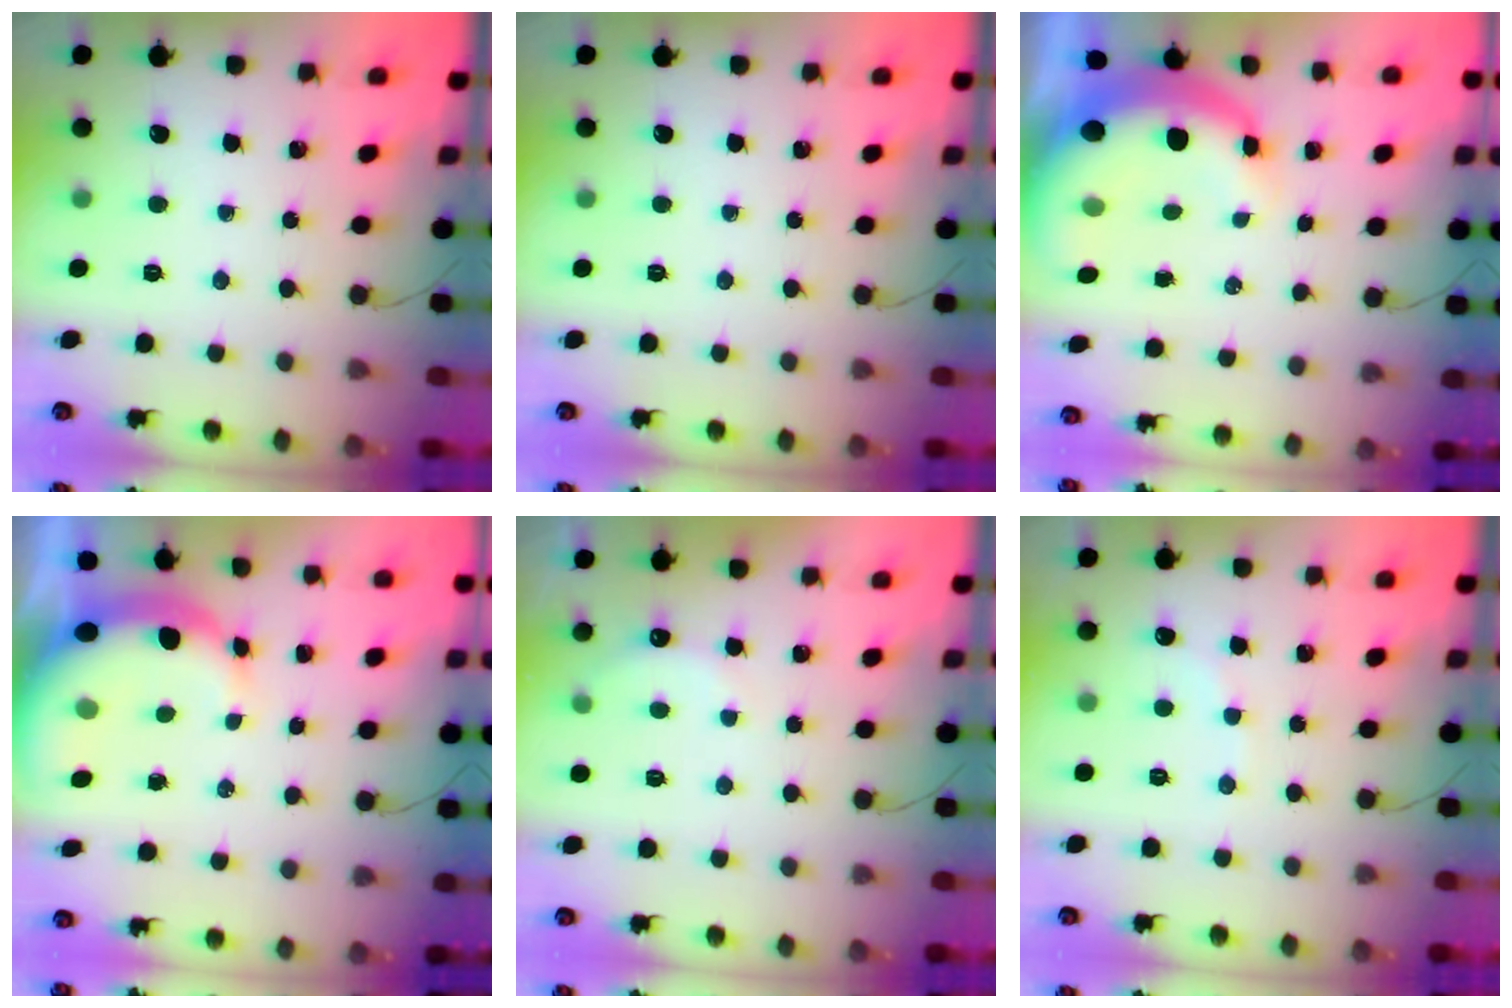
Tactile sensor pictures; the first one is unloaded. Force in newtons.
{"total": 0.0}
{"total": 9.6, "press": 9.4, "slide": 1.8}
{"total": 9.6, "press": 9.4, "slide": 1.9}
{"total": 6.0, "press": 5.9, "slide": 1.1}
{"total": 4.1, "press": 4.0, "slide": 0.6}